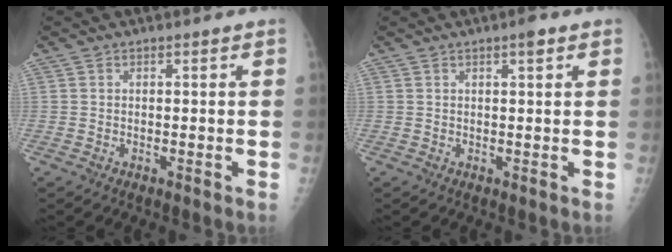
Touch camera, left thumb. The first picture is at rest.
{"total": 2.0, "force": [1.1, 0.5, 1.6], "torque": [-0.021, -0.001, 0.013]}